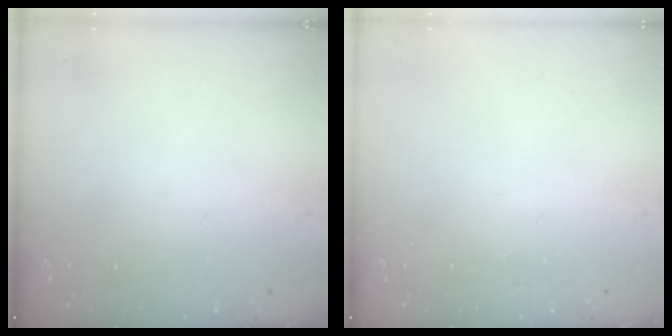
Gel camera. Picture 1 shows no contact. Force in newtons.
{"total": 0.0}